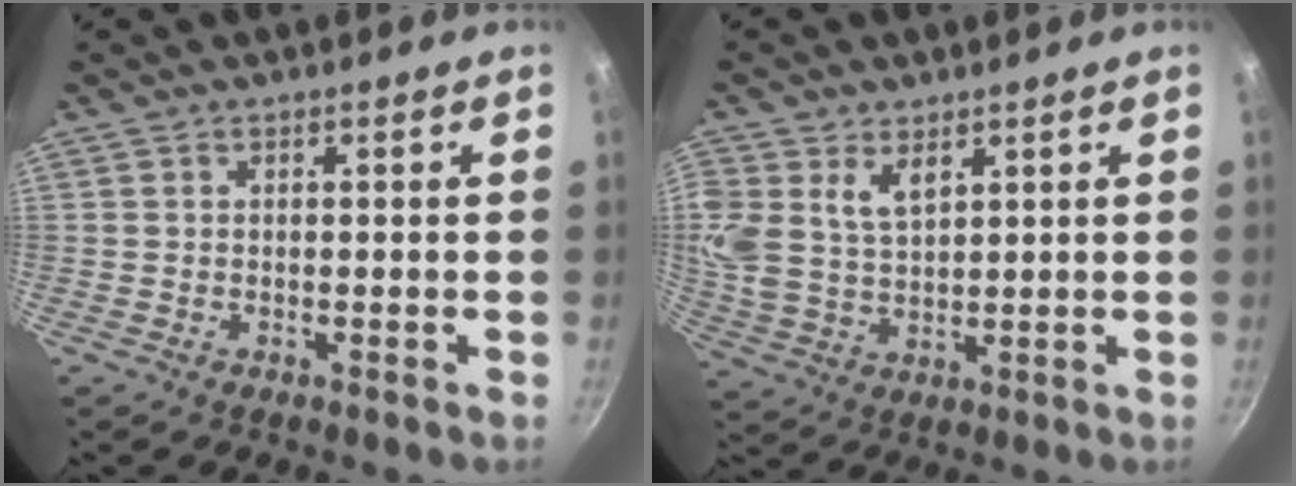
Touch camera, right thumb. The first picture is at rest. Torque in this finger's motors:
{"motor_torque": [0.07, 0.28, 0.75, 0.63, 0.11]}